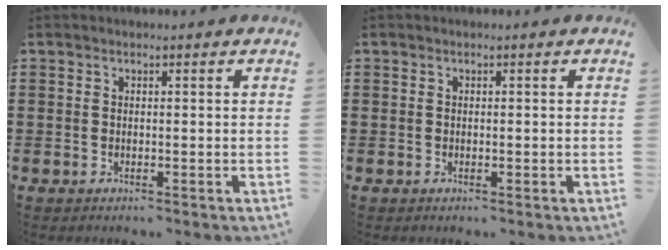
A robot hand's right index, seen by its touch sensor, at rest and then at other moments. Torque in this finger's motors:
{"motor_torque": [-0.19, 0.22, 0.02, 0.00]}